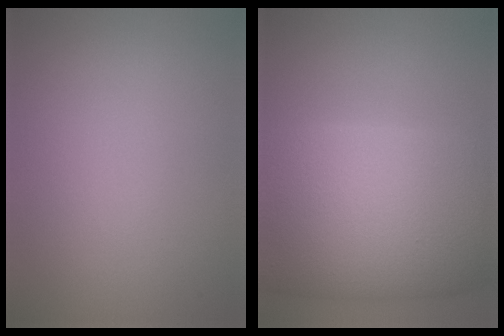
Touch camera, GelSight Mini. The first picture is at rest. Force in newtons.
{"total": 15.7, "press": 15.7, "slide": 0.8}